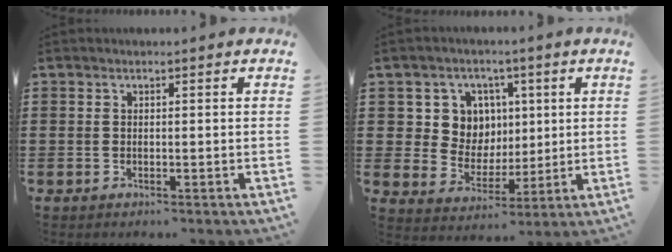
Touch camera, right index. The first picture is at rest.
{"total": 8.2, "force": [2.3, 7.5, 2.5], "torque": [-0.072, 0.011, 0.044]}